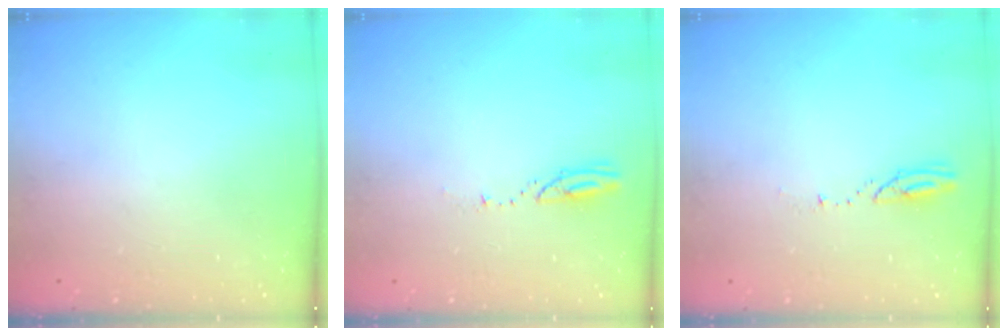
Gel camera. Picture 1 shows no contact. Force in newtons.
{"total": 3.2, "press": 3.2, "slide": 0.4}
{"total": 3.4, "press": 3.4, "slide": 0.3}